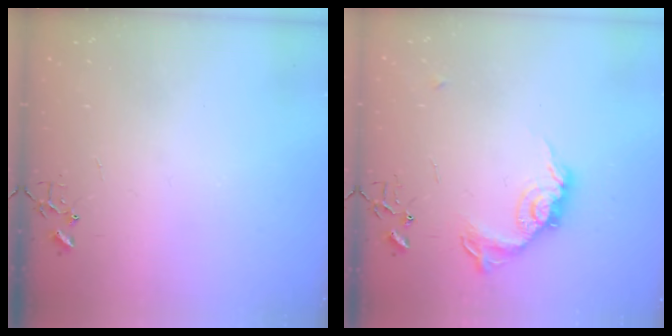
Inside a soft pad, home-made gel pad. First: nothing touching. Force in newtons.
{"total": 14.2, "press": 14.2, "slide": 0.6}